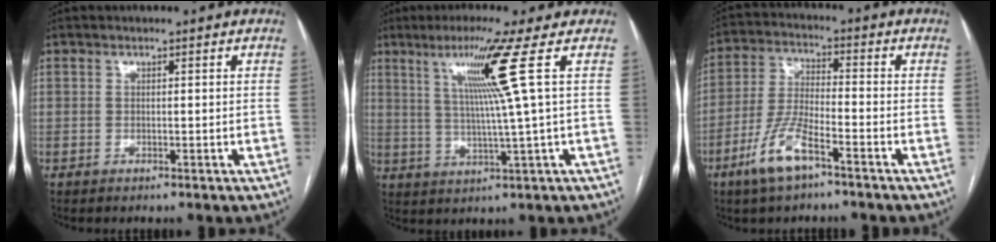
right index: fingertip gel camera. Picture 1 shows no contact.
{"total": 9.3, "force": [3.6, -3.2, 7.9], "torque": [-0.144, -0.003, 0.074]}
{"total": 8.9, "force": [-5.2, 2.0, 6.9], "torque": [-0.154, -0.008, -0.102]}